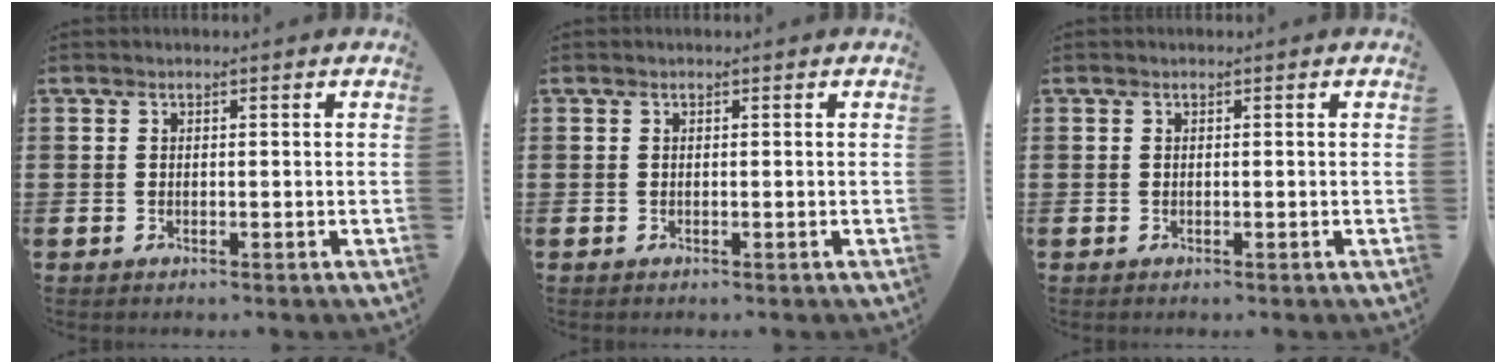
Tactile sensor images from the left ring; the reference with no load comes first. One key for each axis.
{"total": 0.0}
{"total": 0.0}